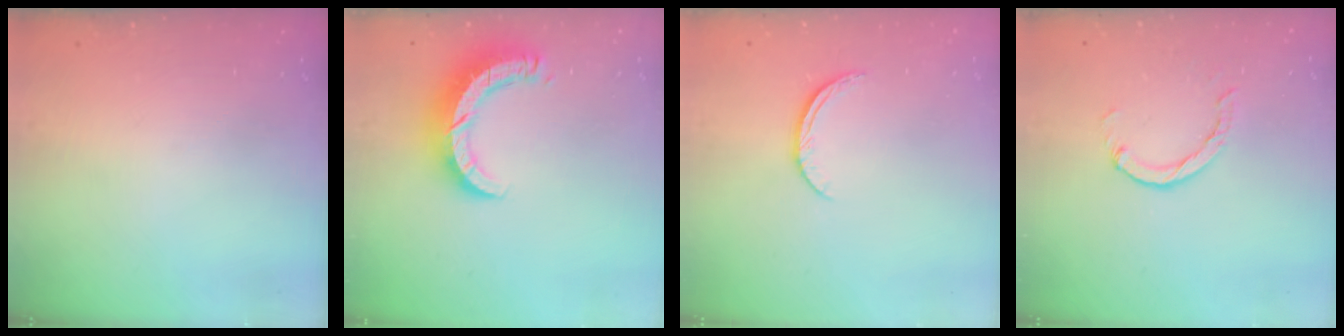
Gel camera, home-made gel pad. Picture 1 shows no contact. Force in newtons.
{"total": 9.9, "press": 9.8, "slide": 1.0}
{"total": 6.2, "press": 6.1, "slide": 0.7}
{"total": 2.9, "press": 2.9, "slide": 0.4}